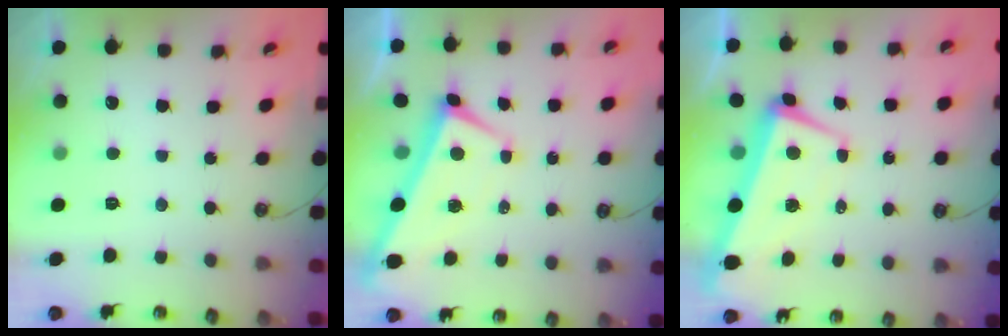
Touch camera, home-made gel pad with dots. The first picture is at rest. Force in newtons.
{"total": 1.8, "press": 1.7, "slide": 0.5}
{"total": 3.7, "press": 3.0, "slide": 2.1}